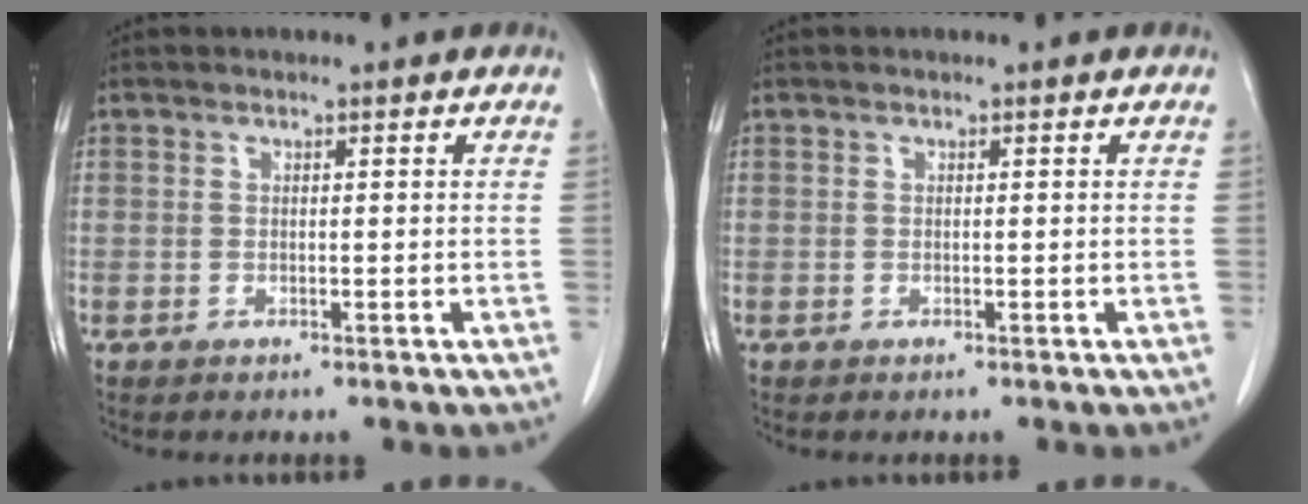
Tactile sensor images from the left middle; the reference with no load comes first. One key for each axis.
{"total": 0.0}